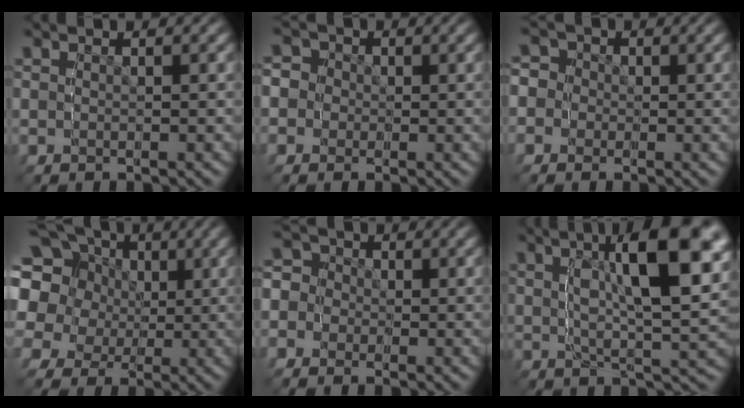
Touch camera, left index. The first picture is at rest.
{"total": 6.1, "force": [1.2, 5.9, 1.0], "torque": [-0.027, -0.011, 0.017]}
{"total": 5.7, "force": [1.0, 5.5, 0.9], "torque": [-0.023, -0.009, 0.012]}
{"total": 15.5, "force": [3.0, 12.5, 8.7], "torque": [-0.175, -0.012, 0.042]}
{"total": 6.8, "force": [1.4, 6.5, 1.7], "torque": [-0.031, -0.006, 0.014]}
{"total": 6.7, "force": [3.9, -0.6, 5.4], "torque": [-0.093, 0.050, 0.050]}